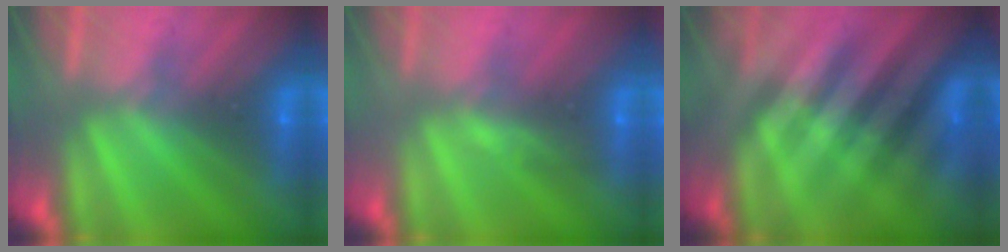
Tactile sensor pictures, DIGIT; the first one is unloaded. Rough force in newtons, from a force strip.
{"total": 2.6}
{"total": 2.5}